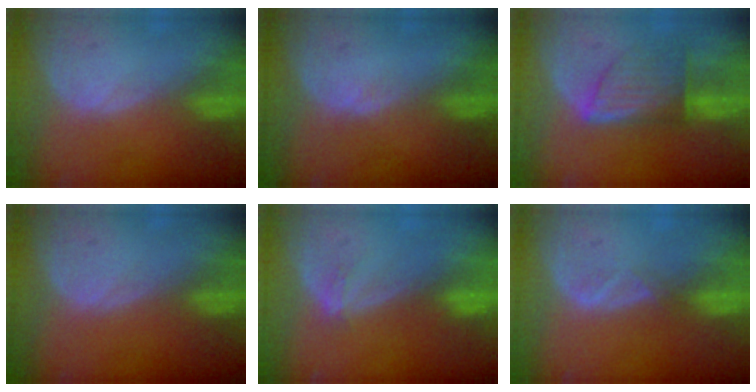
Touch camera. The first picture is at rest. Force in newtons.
{"total": 1.0, "press": 0.7, "slide": 0.6}
{"total": 7.4, "press": 6.6, "slide": 3.4}
{"total": 0.0}
{"total": 1.5, "press": 1.1, "slide": 1.0}
{"total": 1.3, "press": 1.2, "slide": 0.7}